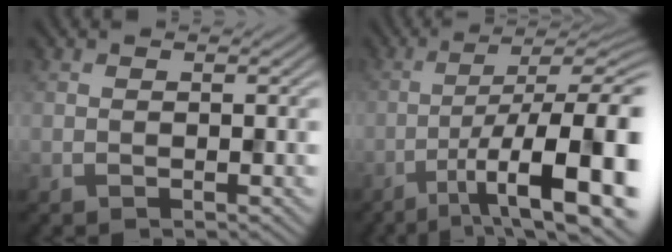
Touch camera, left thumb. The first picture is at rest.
{"total": 14.3, "force": [-5.5, 3.7, 12.7], "torque": [-0.196, -0.003, -0.078]}